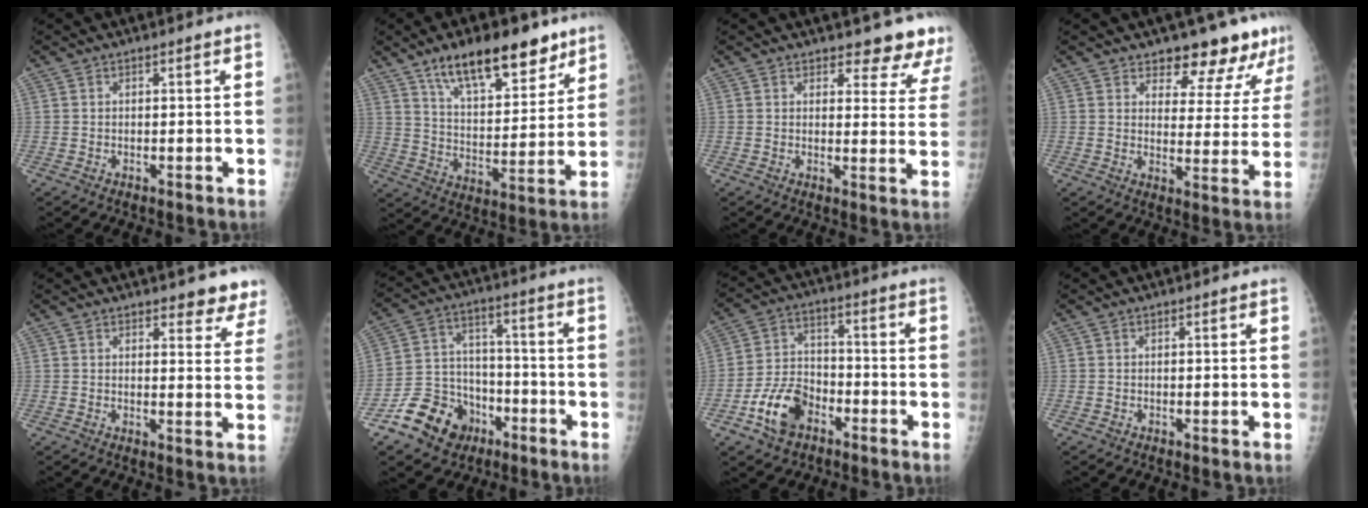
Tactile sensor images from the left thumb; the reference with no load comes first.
{"total": 17.3, "force": [11.5, 7.1, 10.7], "torque": [-0.122, -0.058, 0.193]}
{"total": 8.7, "force": [8.1, 2.9, 1.4], "torque": [0.026, -0.052, 0.068]}
{"total": 11.5, "force": [10.0, 4.3, 3.8], "torque": [-0.004, -0.071, 0.120]}
{"total": 6.3, "force": [5.6, 2.3, 1.8], "torque": [0.018, -0.031, 0.049]}
{"total": 13.1, "force": [-7.4, 9.9, 4.5], "torque": [-0.045, 0.068, -0.122]}
{"total": 10.7, "force": [-5.4, 7.0, 5.9], "torque": [-0.095, 0.032, -0.099]}
{"total": 0.0}